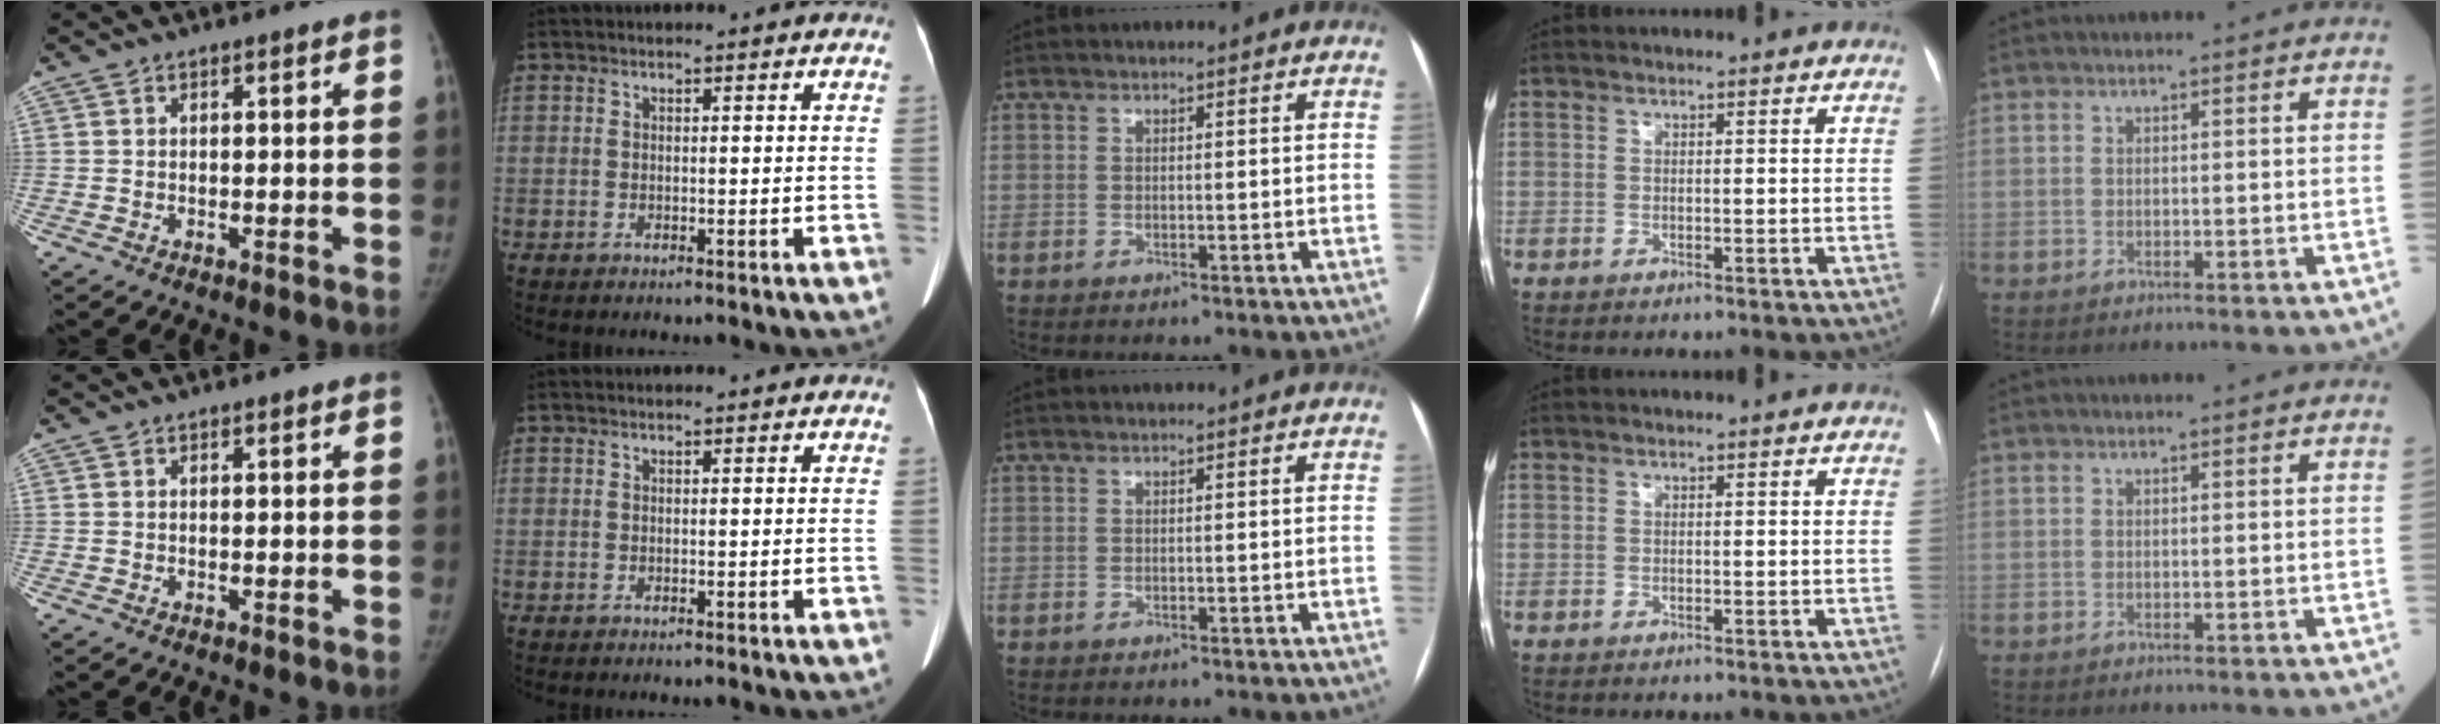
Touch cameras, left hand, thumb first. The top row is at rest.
{}